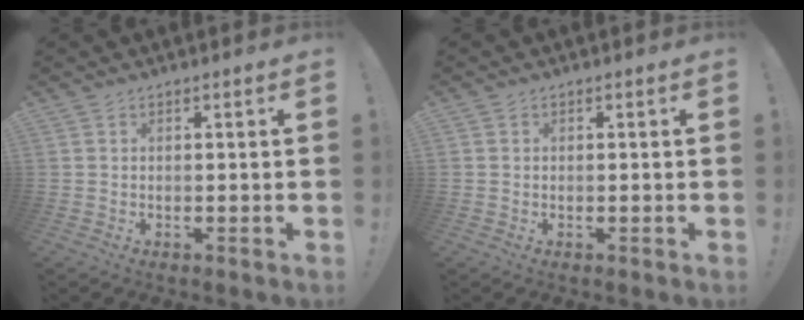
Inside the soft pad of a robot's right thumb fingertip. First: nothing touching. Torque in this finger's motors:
{"motor_torque": [-0.02, -0.32, -0.21, 0.08, -0.02]}